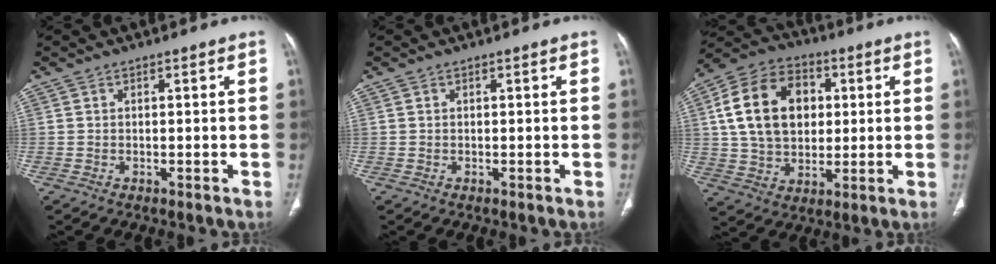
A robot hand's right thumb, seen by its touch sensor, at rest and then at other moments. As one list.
[{"total": 0.0}, {"total": 18.0, "force": [3.5, 13.1, 11.9], "torque": [-0.188, 0.013, 0.064]}]